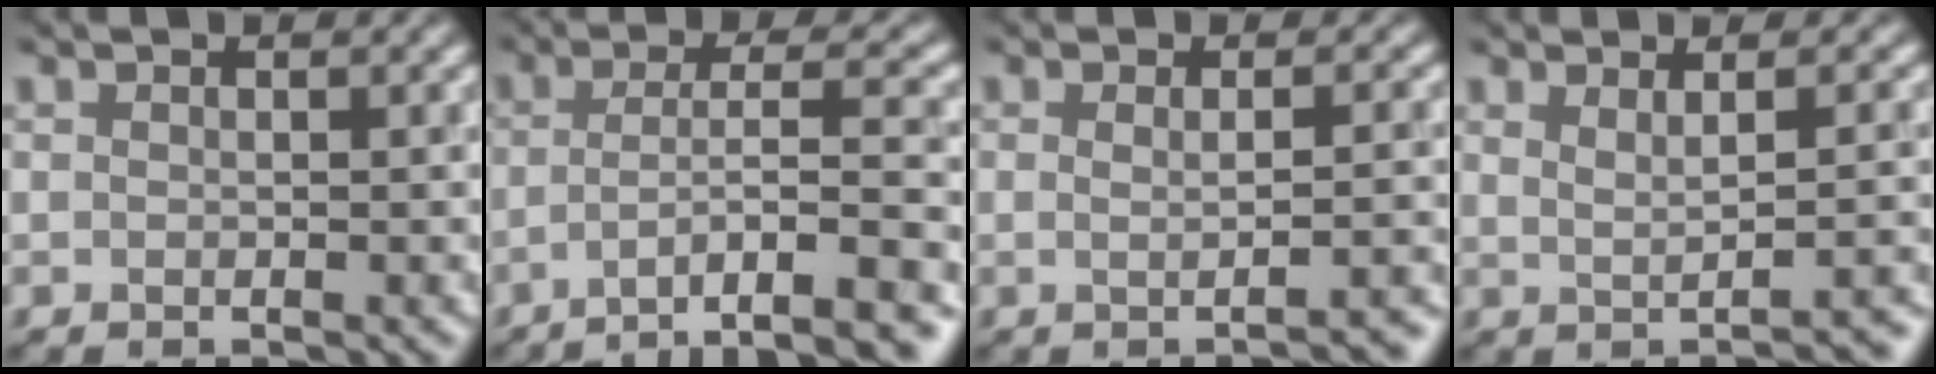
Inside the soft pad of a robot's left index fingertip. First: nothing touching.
{"total": 6.5, "force": [-3.2, 0.8, 5.6], "torque": [-0.087, 0.012, -0.039]}
{"total": 3.5, "force": [-1.1, 1.2, 3.1], "torque": [-0.005, 0.009, -0.008]}
{"total": 3.4, "force": [0.4, 1.5, 3.1], "torque": [-0.007, 0.022, 0.002]}